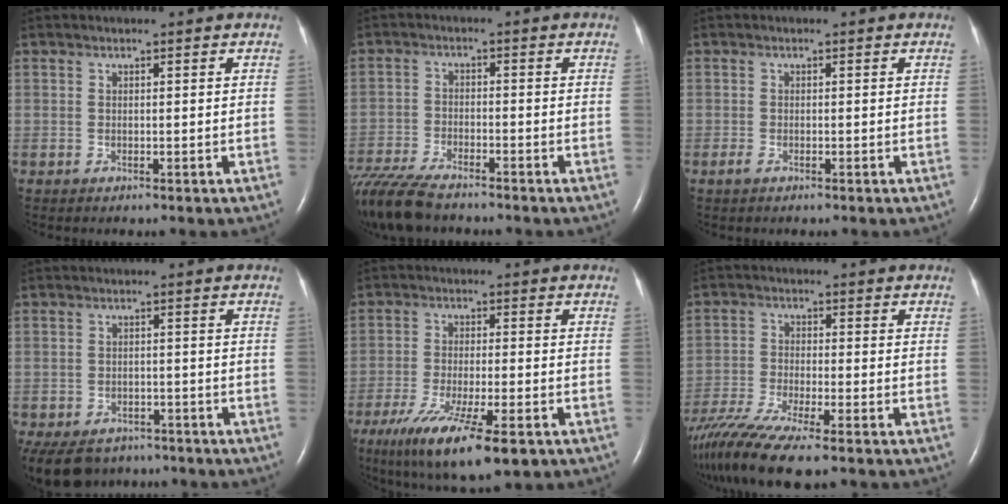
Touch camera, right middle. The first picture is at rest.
{"total": 11.4, "force": [-9.7, 2.2, 5.6], "torque": [-0.109, -0.025, -0.166]}
{"total": 0.9, "force": [-0.6, 0.3, 0.6], "torque": [-0.020, -0.002, -0.010]}
{"total": 11.9, "force": [-9.0, 7.0, 3.7], "torque": [-0.096, -0.009, -0.114]}
{"total": 14.2, "force": [-8.6, 2.8, 10.9], "torque": [-0.185, -0.038, -0.138]}
{"total": 12.9, "force": [-10.1, 0.9, 8.0], "torque": [-0.161, -0.033, -0.177]}